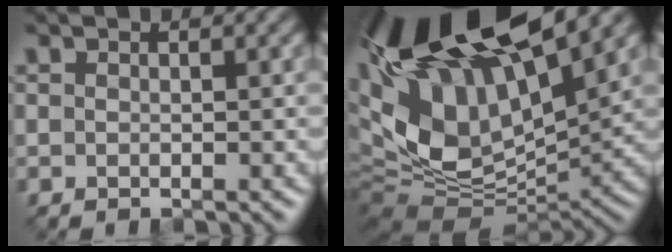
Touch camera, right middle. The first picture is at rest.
{"total": 17.0, "force": [6.3, 8.1, 13.6], "torque": [-0.245, 0.007, 0.135]}